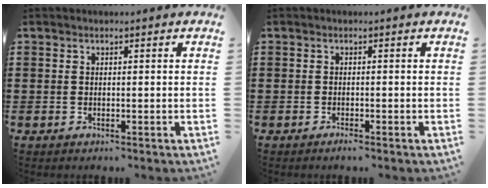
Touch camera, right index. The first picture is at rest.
{"total": 0.9, "force": [-0.8, -0.1, 0.4], "torque": [-0.011, -0.007, -0.014]}